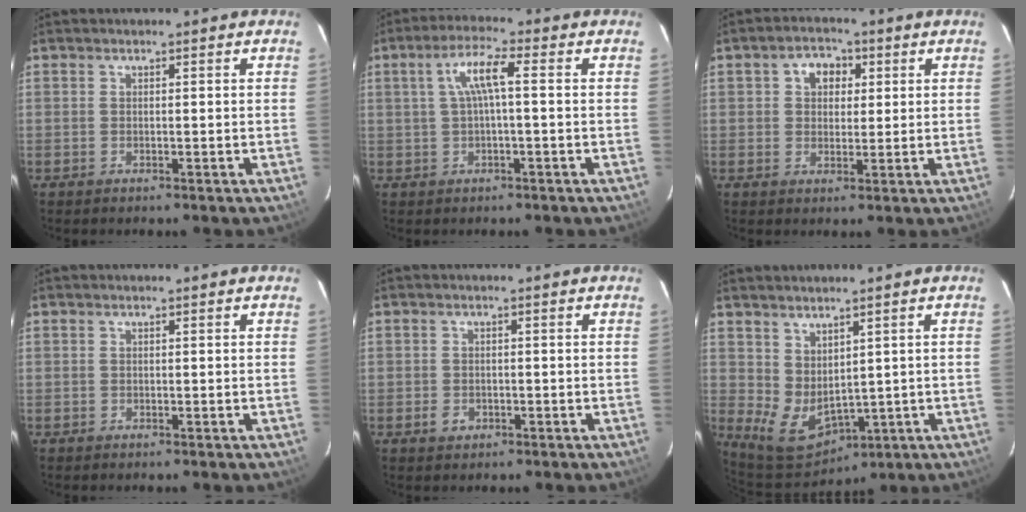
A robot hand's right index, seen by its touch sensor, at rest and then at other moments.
{"total": 5.6, "force": [0.5, 0.7, 5.5], "torque": [-0.106, 0.010, 0.014]}
{"total": 5.1, "force": [1.6, 4.1, 2.7], "torque": [-0.039, 0.018, 0.026]}
{"total": 0.0}
{"total": 2.2, "force": [-1.0, 1.8, 0.8], "torque": [-0.015, 0.004, -0.013]}
{"total": 7.2, "force": [1.7, 5.1, 4.9], "torque": [-0.091, -0.012, 0.057]}